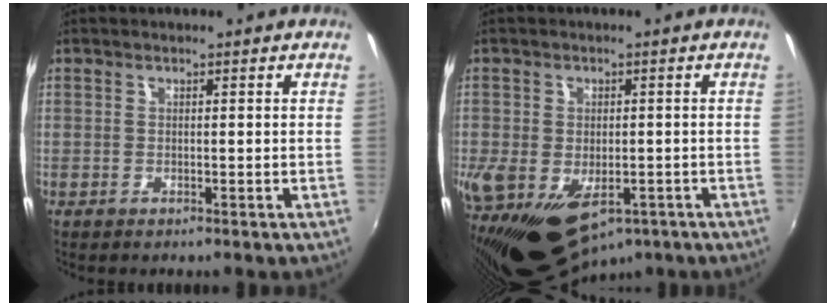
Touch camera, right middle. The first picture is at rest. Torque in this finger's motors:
{"motor_torque": [1.98, -0.16, 1.06, 0.21]}